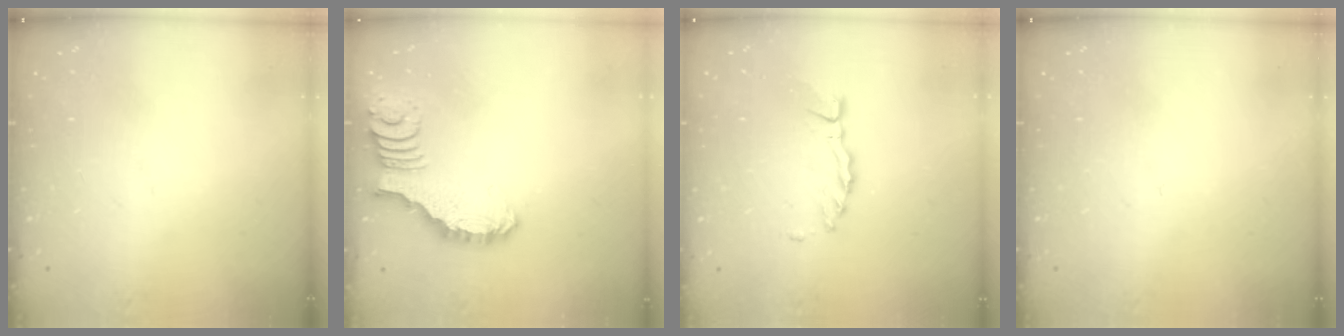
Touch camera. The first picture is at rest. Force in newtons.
{"total": 2.1, "press": 2.1, "slide": 0.4}
{"total": 3.0, "press": 3.0, "slide": 0.2}
{"total": 0.0}